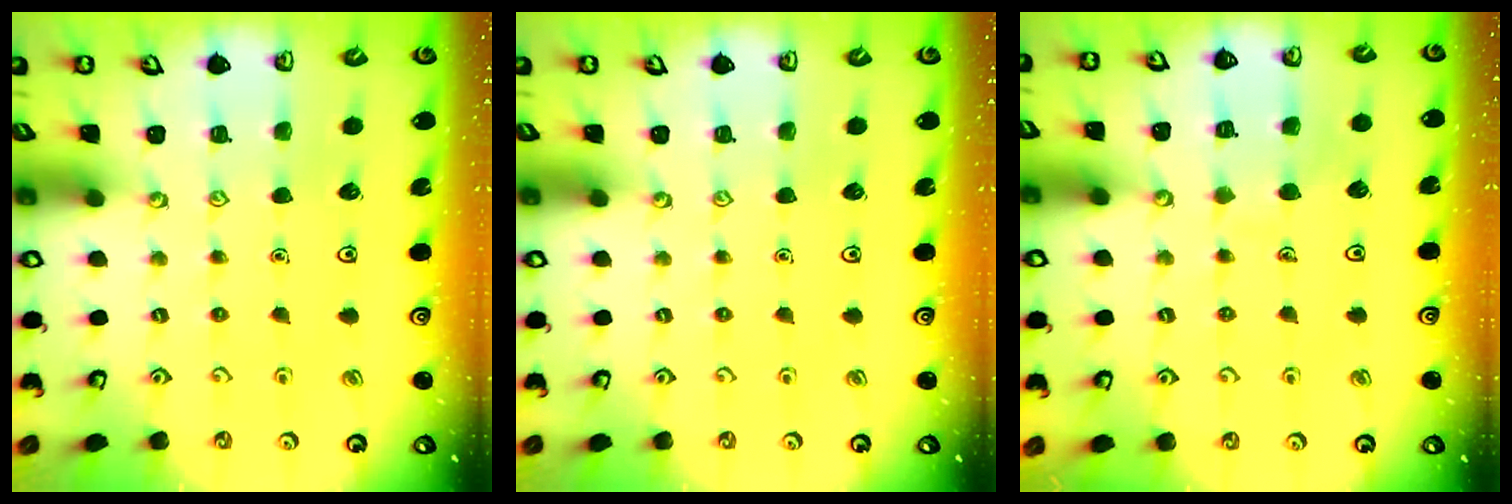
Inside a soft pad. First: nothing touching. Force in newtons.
{"total": 0.0}
{"total": 4.9, "press": 4.9, "slide": 0.3}